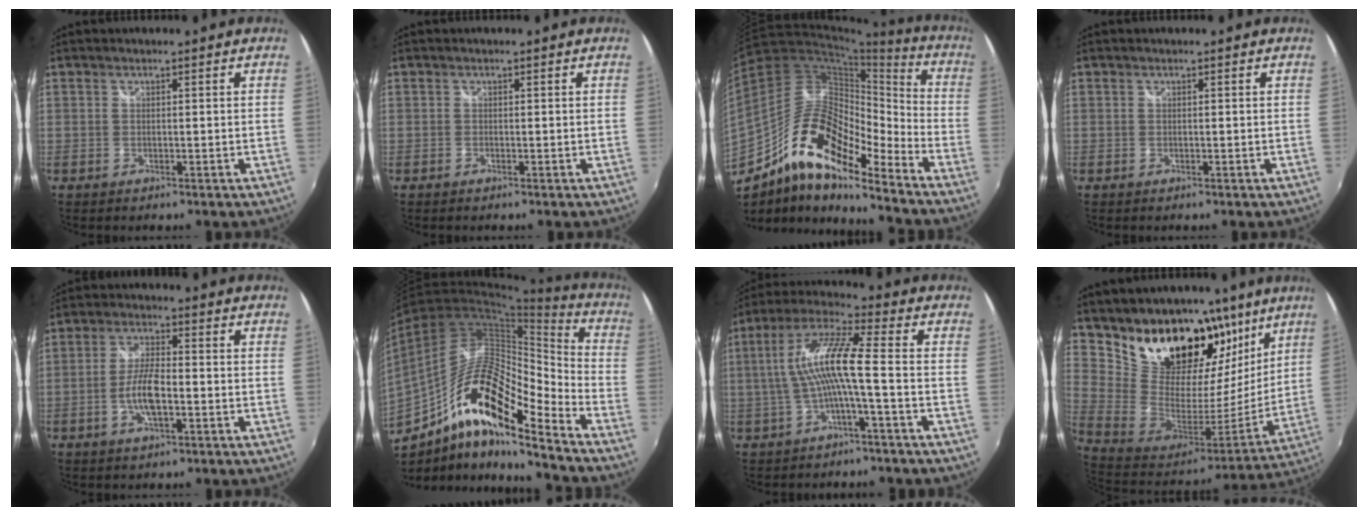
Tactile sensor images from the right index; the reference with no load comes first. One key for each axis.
{"total": 0.0}
{"total": 18.1, "fx": -12.1, "fy": 5.7, "fz": 12.2, "tx": -0.209, "ty": -0.005, "tz": -0.237}
{"total": 0.0}
{"total": 6.8, "fx": -2.1, "fy": 2.0, "fz": 6.1, "tx": -0.125, "ty": 0.002, "tz": -0.041}
{"total": 19.8, "fx": -10.5, "fy": 5.2, "fz": 16.0, "tx": -0.286, "ty": -0.007, "tz": -0.207}
{"total": 10.6, "fx": -1.7, "fy": 0.4, "fz": 10.5, "tx": -0.211, "ty": 0.014, "tz": -0.027}
{"total": 26.0, "fx": 16.5, "fy": 16.0, "fz": 12.2, "tx": -0.258, "ty": -0.004, "tz": 0.299}